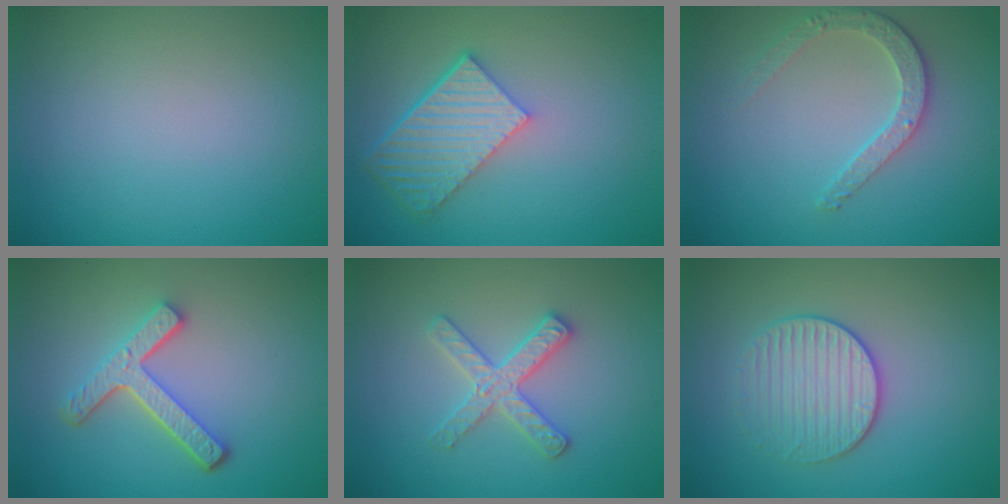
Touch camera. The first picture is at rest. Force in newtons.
{"total": 5.7, "press": 4.1, "slide": 3.9}
{"total": 2.8, "press": 2.5, "slide": 1.2}
{"total": 4.3, "press": 3.3, "slide": 2.7}
{"total": 2.8, "press": 2.8, "slide": 0.3}
{"total": 3.2, "press": 3.0, "slide": 1.1}